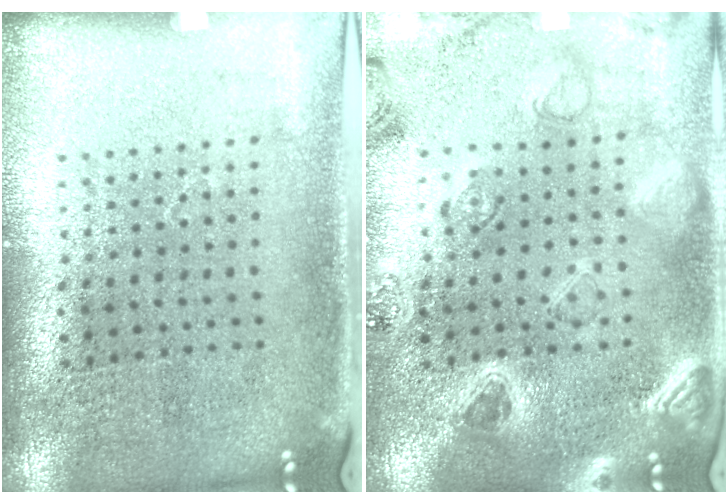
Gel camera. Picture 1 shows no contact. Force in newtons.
{"total": 0.7, "press": 0.7, "slide": 0.3}